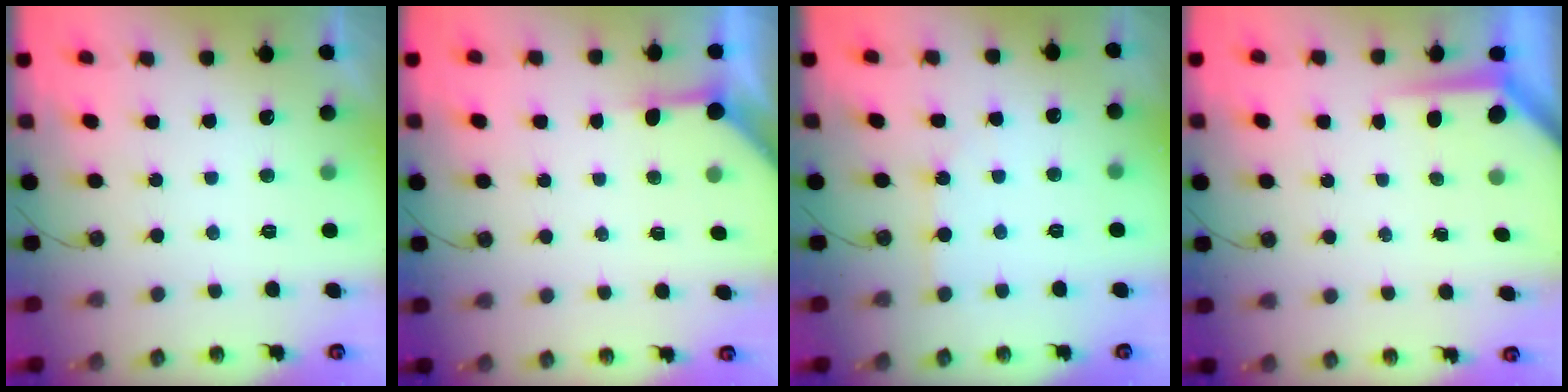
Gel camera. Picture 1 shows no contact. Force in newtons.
{"total": 3.7, "press": 3.7, "slide": 0.4}
{"total": 2.4, "press": 2.4, "slide": 0.3}
{"total": 4.0, "press": 4.0, "slide": 0.3}